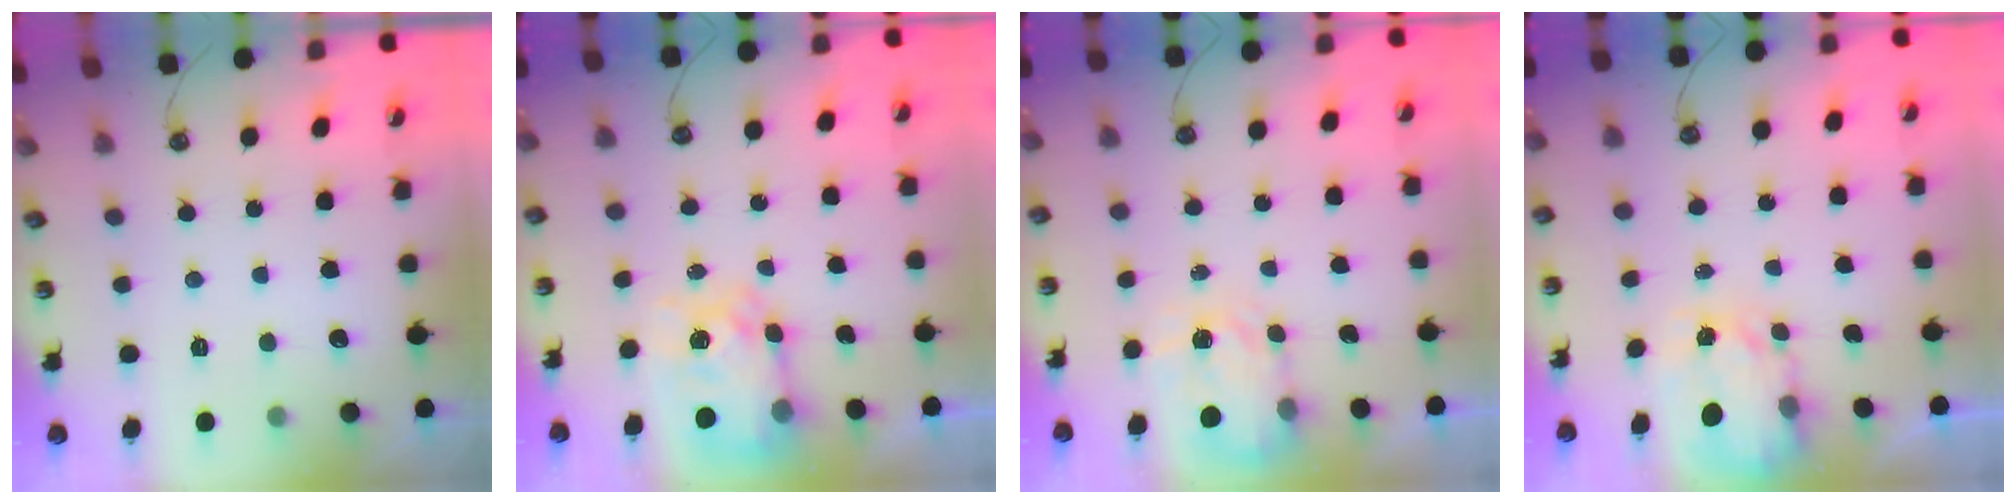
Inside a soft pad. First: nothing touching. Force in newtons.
{"total": 9.7, "press": 9.7, "slide": 0.9}
{"total": 3.6, "press": 3.5, "slide": 0.5}
{"total": 4.2, "press": 4.2, "slide": 0.6}